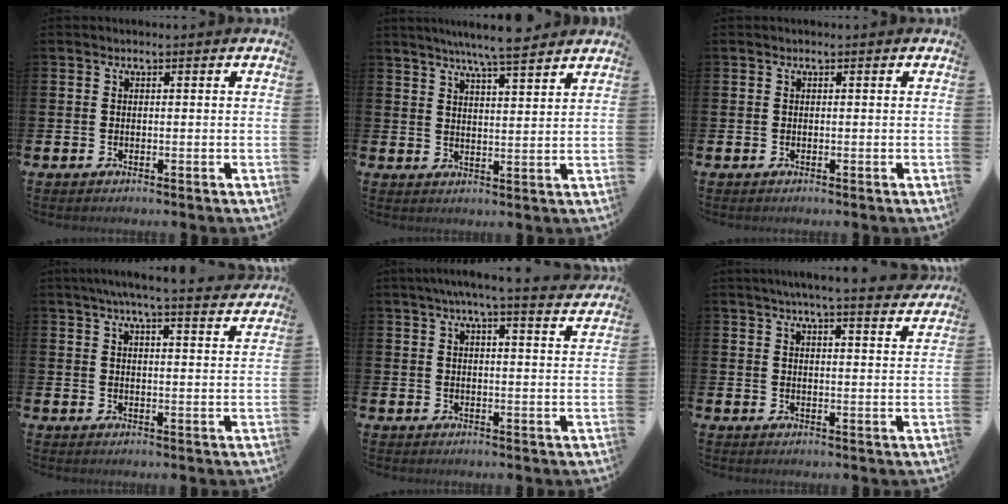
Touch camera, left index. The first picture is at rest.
{"total": 6.6, "force": [6.2, -0.3, 2.1], "torque": [-0.048, -0.029, 0.110]}
{"total": 0.0}
{"total": 5.4, "force": [5.0, -0.4, 2.1], "torque": [-0.047, -0.022, 0.086]}
{"total": 5.0, "force": [4.4, -0.6, 2.2], "torque": [-0.047, -0.016, 0.075]}
{"total": 5.3, "force": [4.9, -0.6, 1.7], "torque": [-0.040, -0.025, 0.086]}